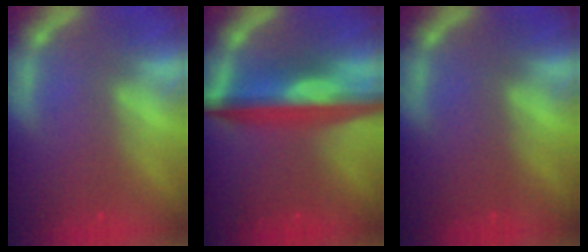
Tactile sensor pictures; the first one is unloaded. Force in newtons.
{"total": 8.5}
{"total": 0.0}